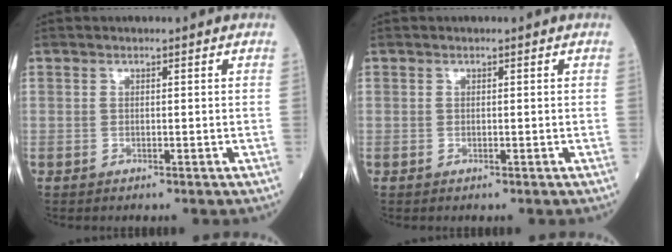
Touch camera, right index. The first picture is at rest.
{"total": 0.0}